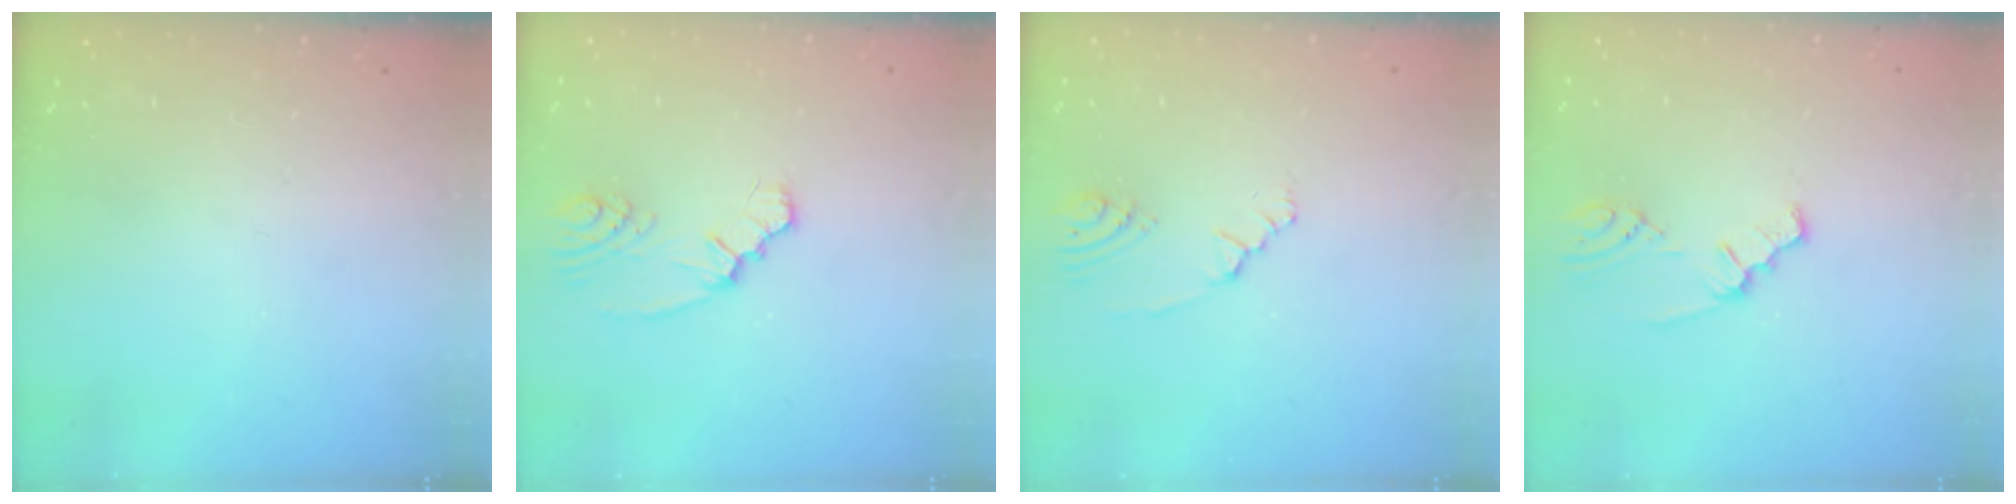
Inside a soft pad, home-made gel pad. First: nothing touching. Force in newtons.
{"total": 2.5, "press": 2.3, "slide": 0.9}
{"total": 2.4, "press": 2.2, "slide": 1.1}
{"total": 1.6, "press": 1.5, "slide": 0.4}